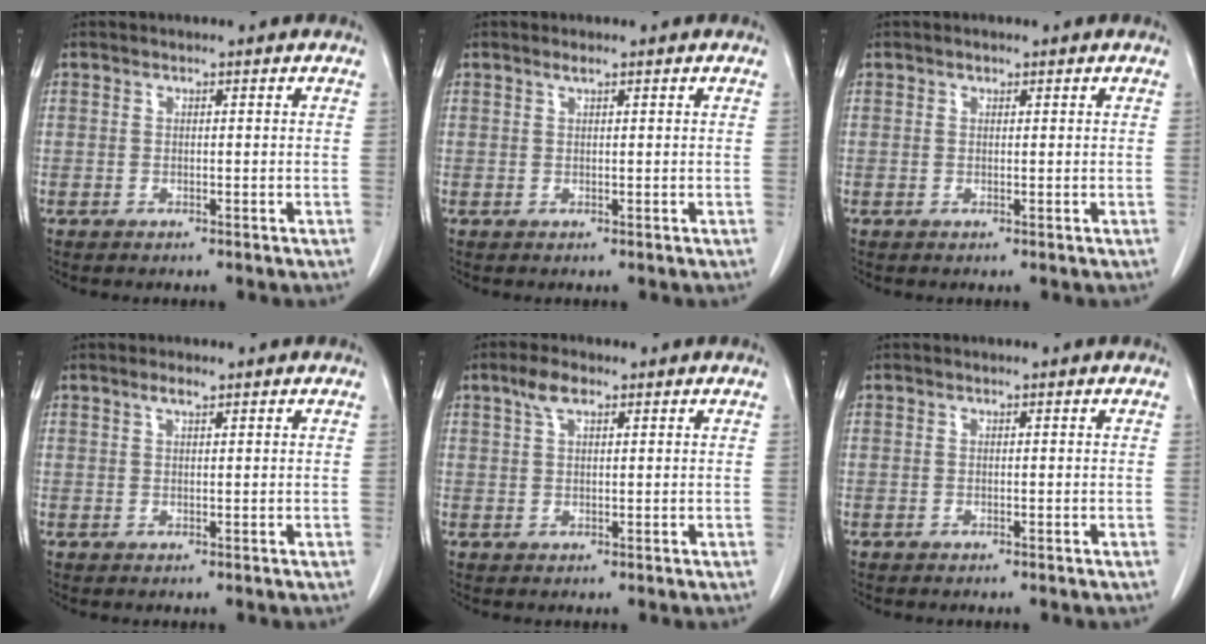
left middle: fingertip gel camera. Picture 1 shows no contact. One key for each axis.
{"total": 0.8, "fx": 0.6, "fy": 0.0, "fz": 0.5, "tx": -0.014, "ty": 0.000, "tz": 0.013}
{"total": 0.5, "fx": 0.4, "fy": 0.3, "fz": 0.2, "tx": -0.004, "ty": -0.002, "tz": 0.004}
{"total": 1.4, "fx": 1.0, "fy": 0.2, "fz": 1.0, "tx": -0.023, "ty": 0.002, "tz": 0.020}
{"total": 3.2, "fx": 2.0, "fy": 1.2, "fz": 2.3, "tx": -0.051, "ty": 0.009, "tz": 0.040}
{"total": 0.0}